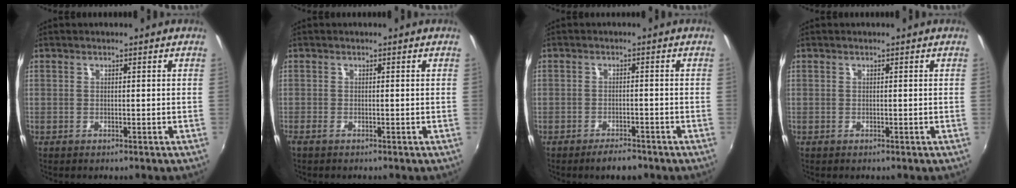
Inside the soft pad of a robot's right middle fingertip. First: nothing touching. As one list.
[{"total": 0.8, "force": [-0.6, 0.1, 0.5], "torque": [-0.011, -0.003, -0.013]}, {"total": 3.7, "force": [-3.0, 1.3, 1.8], "torque": [-0.040, 0.000, -0.047]}, {"total": 0.0}]